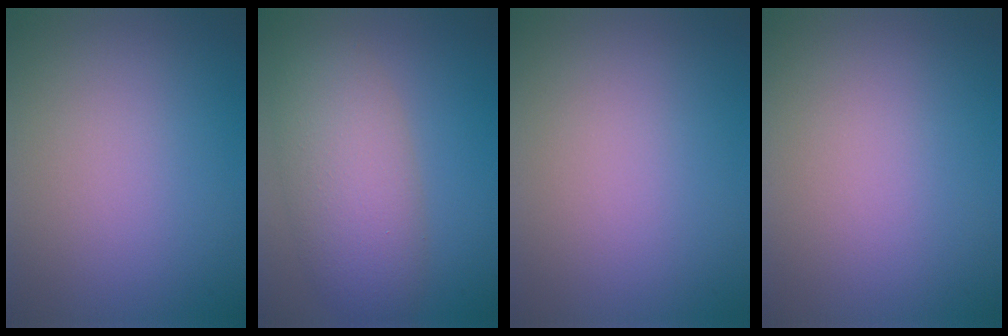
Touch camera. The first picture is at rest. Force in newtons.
{"total": 6.3, "press": 6.3, "slide": 0.5}
{"total": 0.0}
{"total": 0.0}